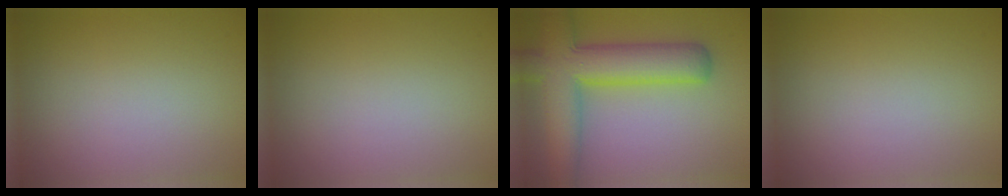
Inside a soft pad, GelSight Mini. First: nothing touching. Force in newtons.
{"total": 0.0}
{"total": 8.9, "press": 8.9, "slide": 0.4}
{"total": 0.0}